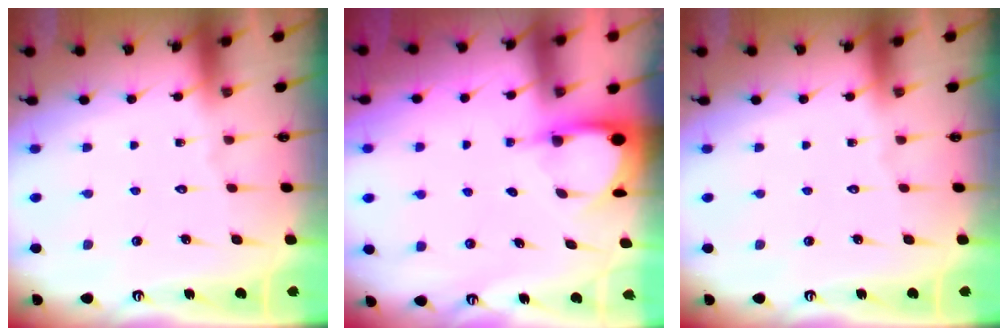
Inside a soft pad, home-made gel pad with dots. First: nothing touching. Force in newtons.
{"total": 3.4, "press": 3.4, "slide": 0.2}
{"total": 0.0}